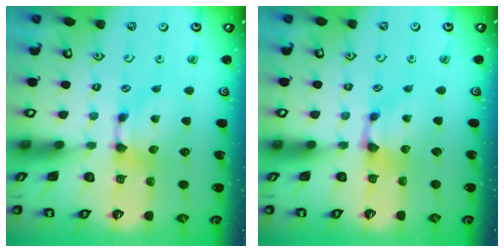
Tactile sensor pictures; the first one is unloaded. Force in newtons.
{"total": 0.9, "press": 0.2, "slide": 0.9}